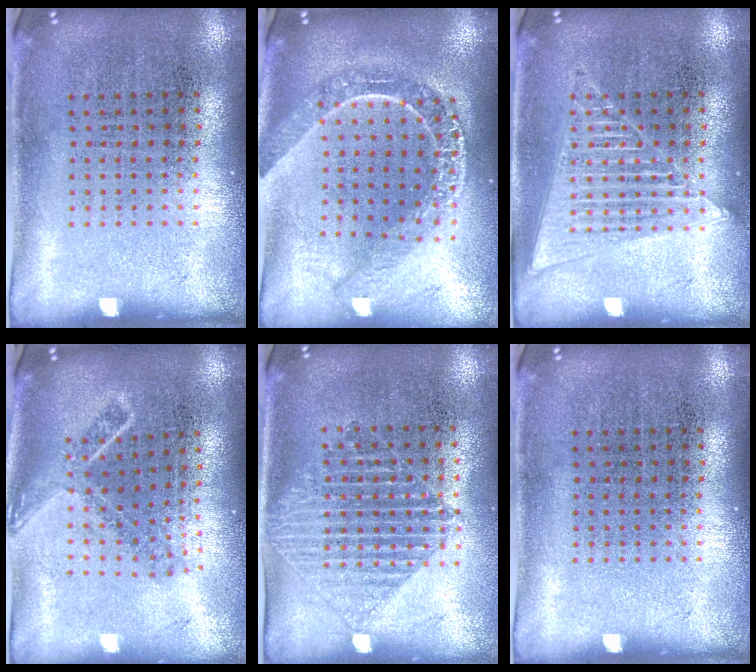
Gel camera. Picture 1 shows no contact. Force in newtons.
{"total": 2.2, "press": 1.8, "slide": 1.1}
{"total": 2.7, "press": 2.7, "slide": 0.4}
{"total": 1.8, "press": 1.3, "slide": 1.2}
{"total": 1.4, "press": 1.3, "slide": 0.7}
{"total": 0.0}